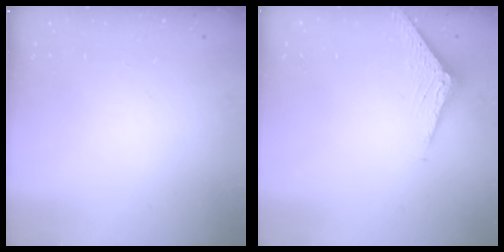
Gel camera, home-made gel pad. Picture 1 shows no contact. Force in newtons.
{"total": 3.5, "press": 3.5, "slide": 0.3}